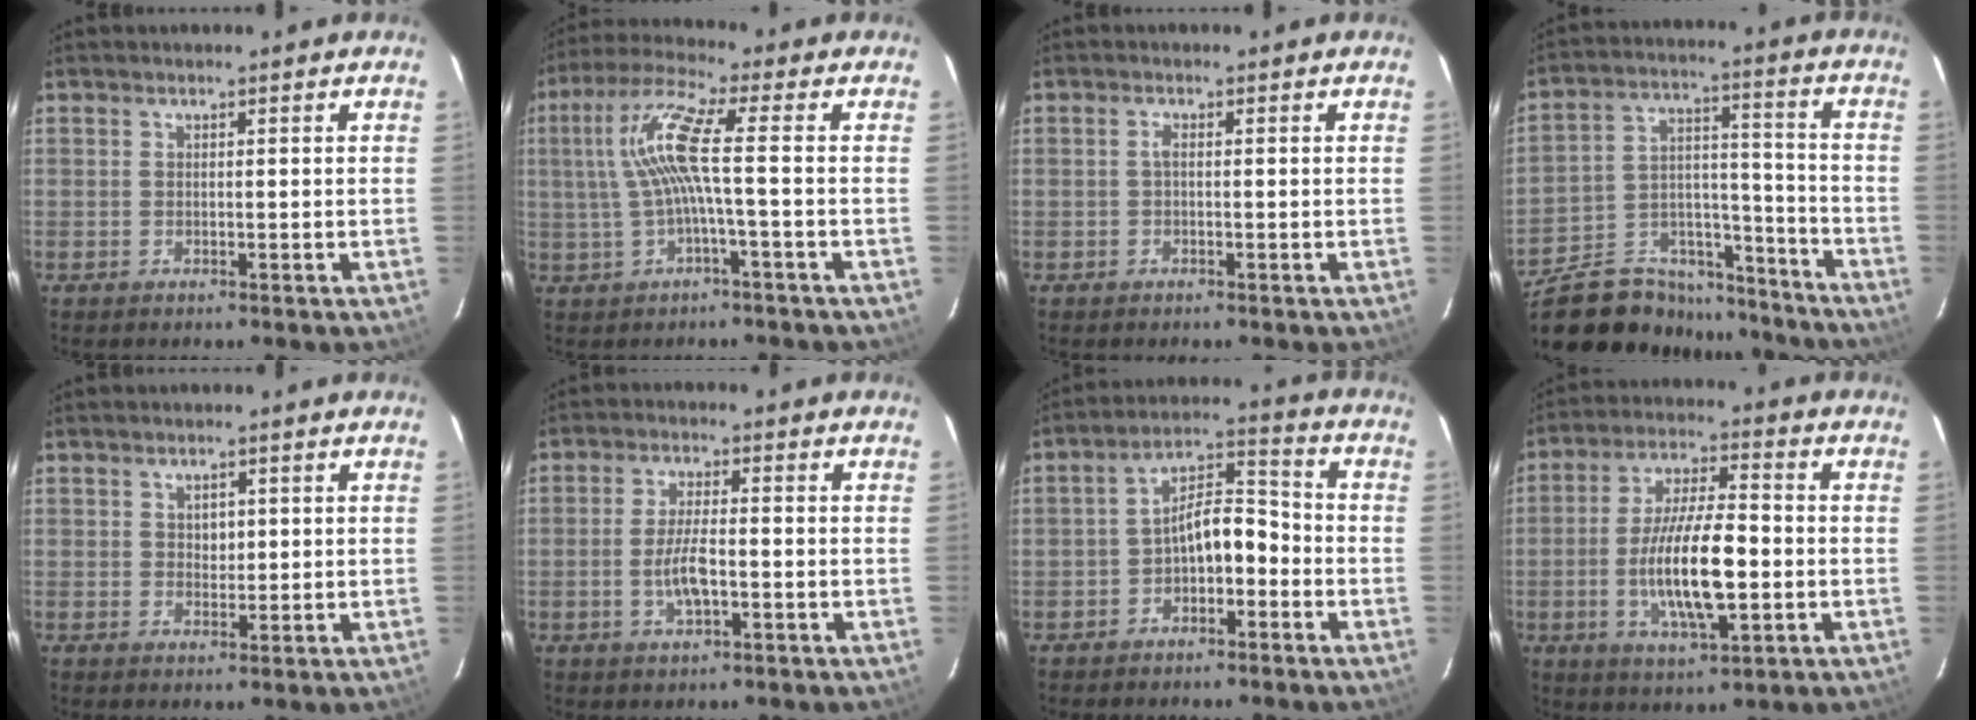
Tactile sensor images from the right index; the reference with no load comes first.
{"total": 9.2, "force": [-0.4, -0.9, 9.1], "torque": [-0.186, 0.007, 0.001]}
{"total": 0.9, "force": [-0.1, 0.3, 0.9], "torque": [-0.018, 0.004, -0.004]}
{"total": 21.2, "force": [-17.5, 9.6, 7.3], "torque": [-0.149, 0.051, -0.257]}
{"total": 2.2, "force": [0.6, 1.7, 1.2], "torque": [-0.015, 0.006, 0.012]}
{"total": 5.8, "force": [-1.6, 1.9, 5.3], "torque": [-0.106, -0.001, -0.028]}
{"total": 7.4, "force": [-3.0, 3.9, 5.5], "torque": [-0.096, 0.033, -0.041]}
{"total": 14.1, "force": [-2.7, 4.3, 13.2], "torque": [-0.254, -0.007, -0.046]}